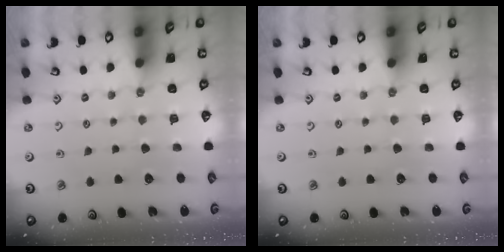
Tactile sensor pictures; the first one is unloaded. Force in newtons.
{"total": 0.0}